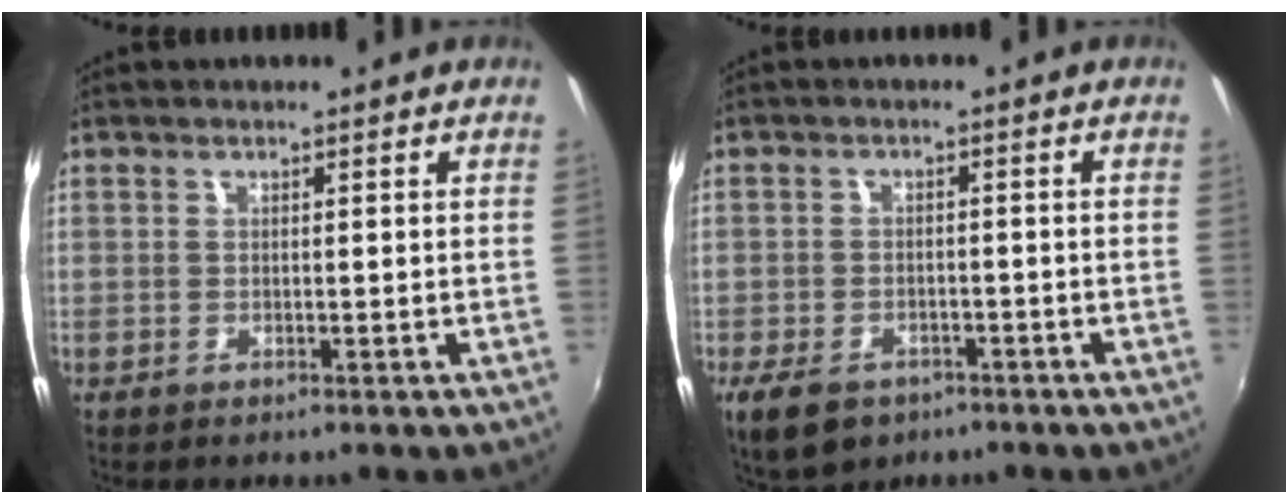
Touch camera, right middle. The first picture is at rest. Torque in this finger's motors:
{"motor_torque": [0.97, -0.86, 0.12, 0.11]}